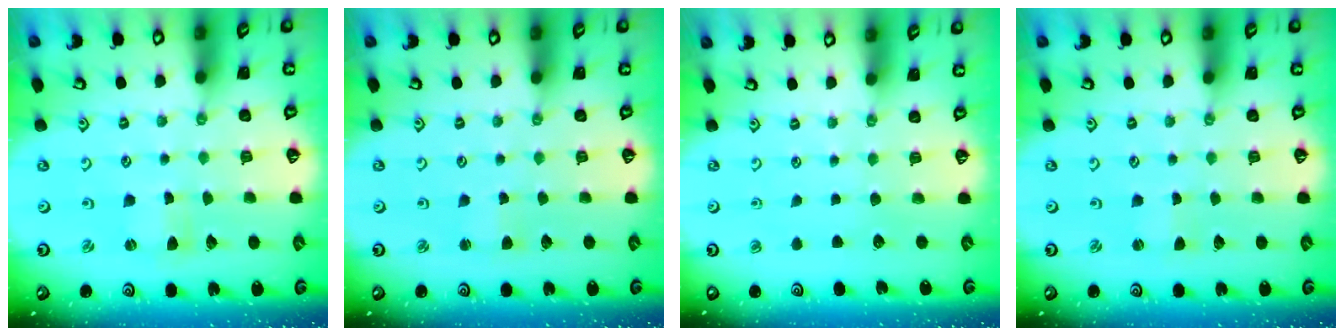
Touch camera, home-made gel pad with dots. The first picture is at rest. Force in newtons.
{"total": 1.9, "press": 1.9, "slide": 0.2}
{"total": 0.0}
{"total": 0.0}